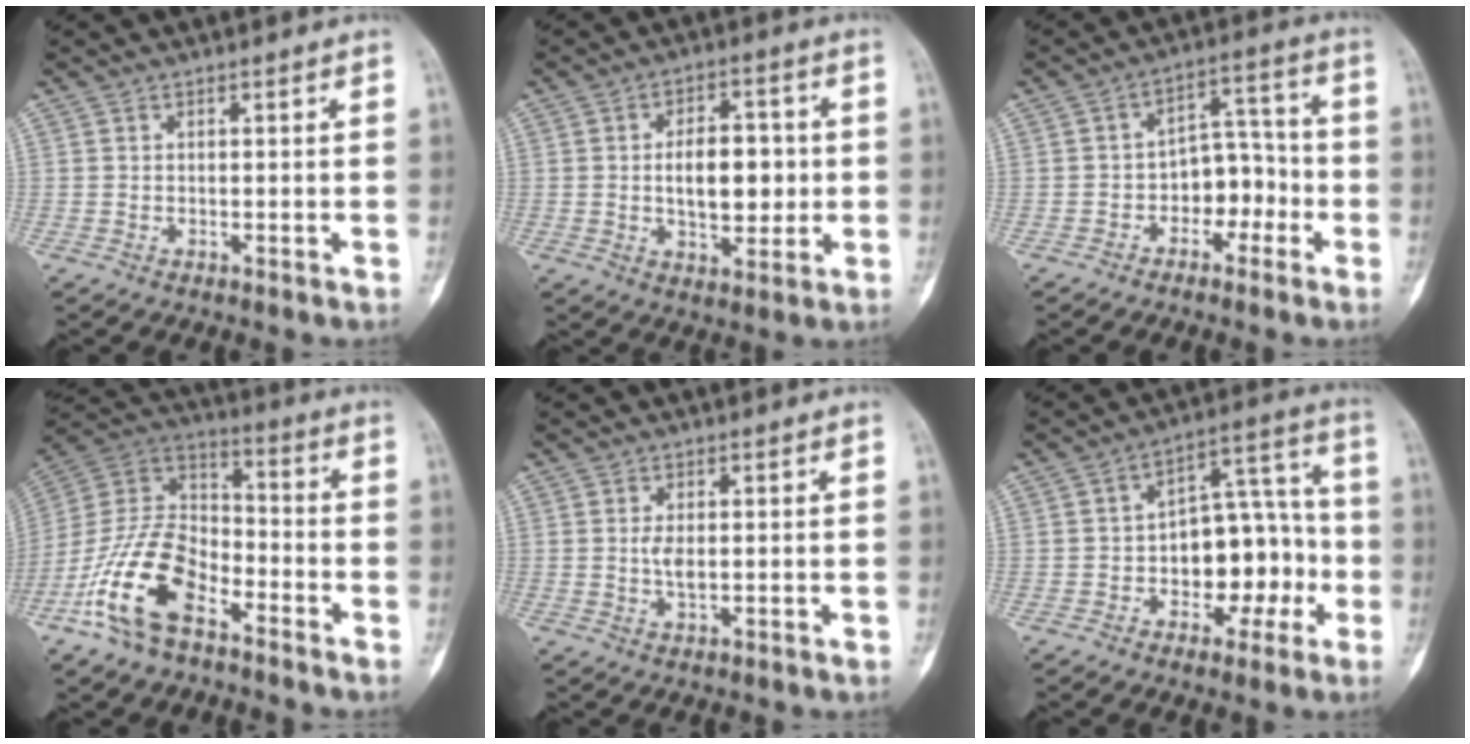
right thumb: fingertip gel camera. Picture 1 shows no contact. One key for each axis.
{"total": 10.6, "fx": 0.0, "fy": 6.0, "fz": 8.8, "tx": -0.101, "ty": 0.009, "tz": 0.005}
{"total": 8.3, "fx": -3.0, "fy": 5.7, "fz": 5.2, "tx": -0.034, "ty": 0.048, "tz": -0.055}
{"total": 17.3, "fx": -9.2, "fy": 9.2, "fz": 11.4, "tx": -0.215, "ty": 0.065, "tz": -0.182}
{"total": 2.6, "fx": 0.1, "fy": 1.2, "fz": 2.3, "tx": -0.043, "ty": -0.002, "tz": 0.000}
{"total": 14.3, "fx": -3.2, "fy": 8.9, "fz": 10.8, "tx": -0.104, "ty": 0.058, "tz": -0.044}